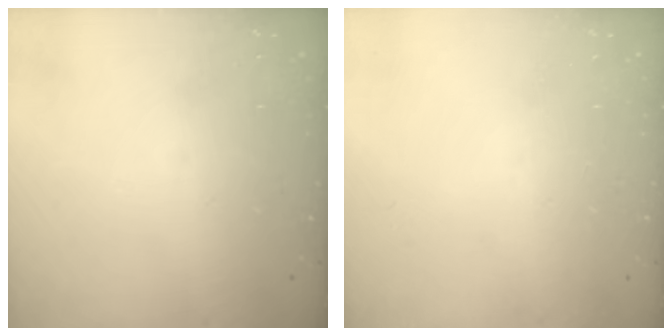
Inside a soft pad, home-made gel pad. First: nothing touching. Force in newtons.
{"total": 0.0}